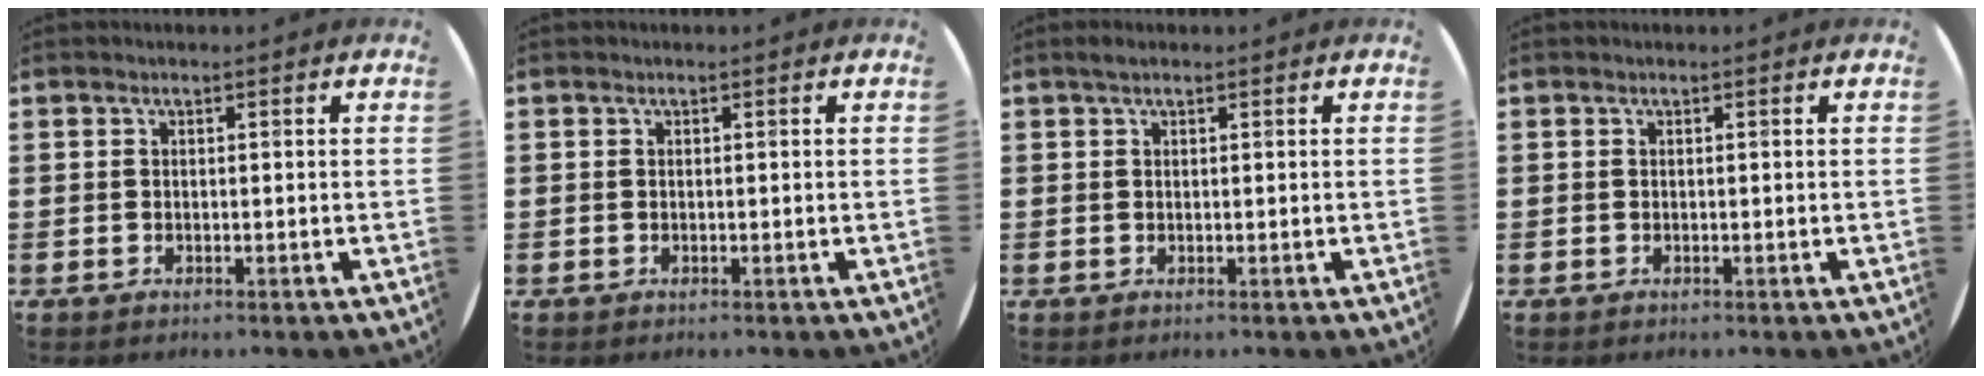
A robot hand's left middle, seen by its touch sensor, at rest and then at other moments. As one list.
[{"total": 0.0}, {"total": 0.8, "force": [0.6, 0.4, 0.4], "torque": [-0.001, 0.002, 0.008]}, {"total": 0.0}]